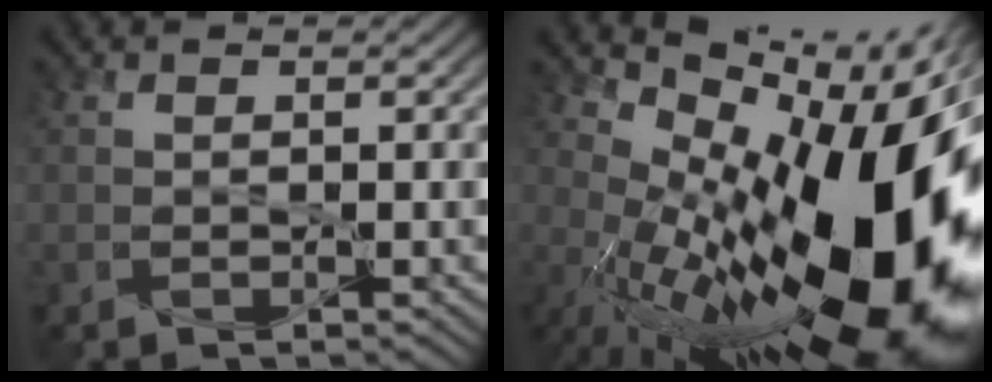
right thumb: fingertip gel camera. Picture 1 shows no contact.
{"total": 21.2, "force": [-0.6, 9.7, 18.9], "torque": [-0.297, -0.010, -0.015]}